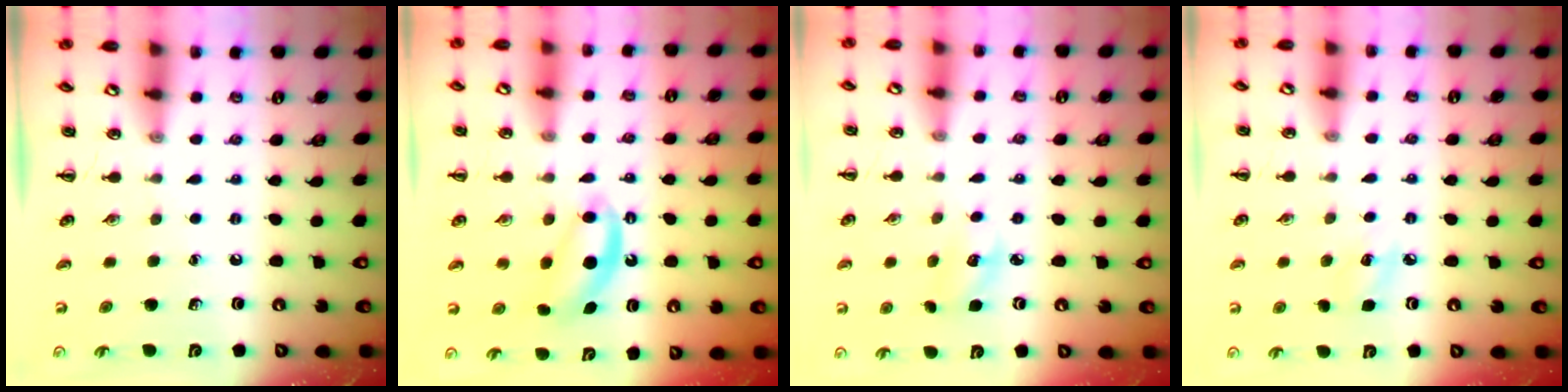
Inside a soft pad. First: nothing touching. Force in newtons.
{"total": 5.4, "press": 5.4, "slide": 0.9}
{"total": 3.9, "press": 3.8, "slide": 1.0}
{"total": 5.3, "press": 5.1, "slide": 1.6}